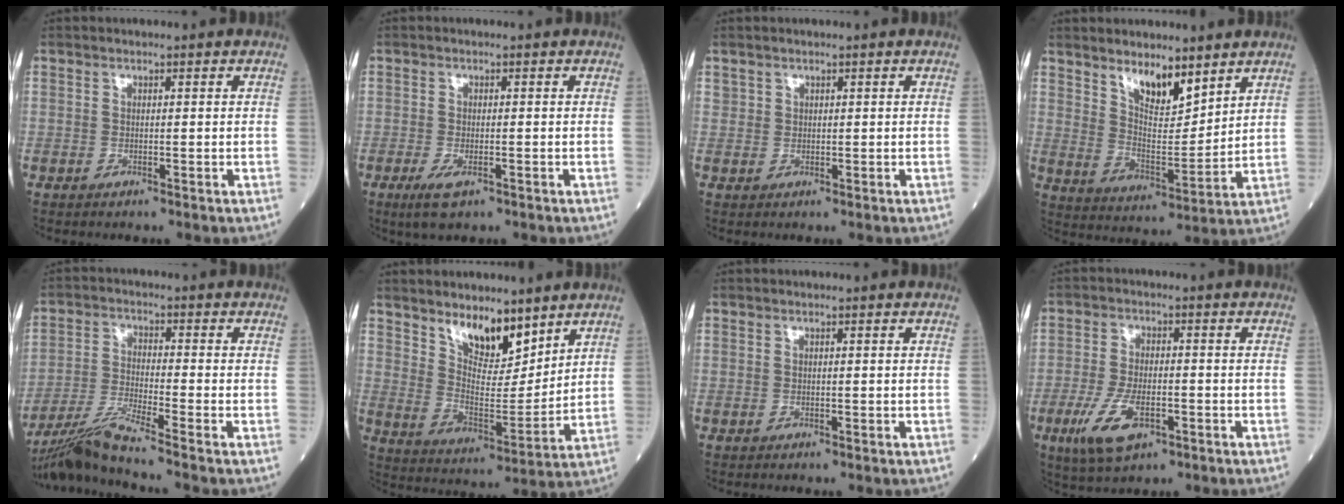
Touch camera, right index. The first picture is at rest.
{"total": 3.3, "force": [-1.7, 1.1, 2.6], "torque": [-0.057, -0.005, -0.023]}
{"total": 1.3, "force": [0.7, 1.0, 0.1], "torque": [0.012, -0.001, 0.012]}
{"total": 7.9, "force": [5.9, 2.5, 4.6], "torque": [-0.080, -0.012, 0.110]}
{"total": 7.7, "force": [-6.5, -2.1, 3.5], "torque": [-0.076, -0.029, -0.126]}
{"total": 9.2, "force": [7.0, 3.5, 5.0], "torque": [-0.084, -0.013, 0.132]}
{"total": 0.0}
{"total": 7.8, "force": [-3.3, 3.2, 6.3], "torque": [-0.134, -0.011, -0.052]}